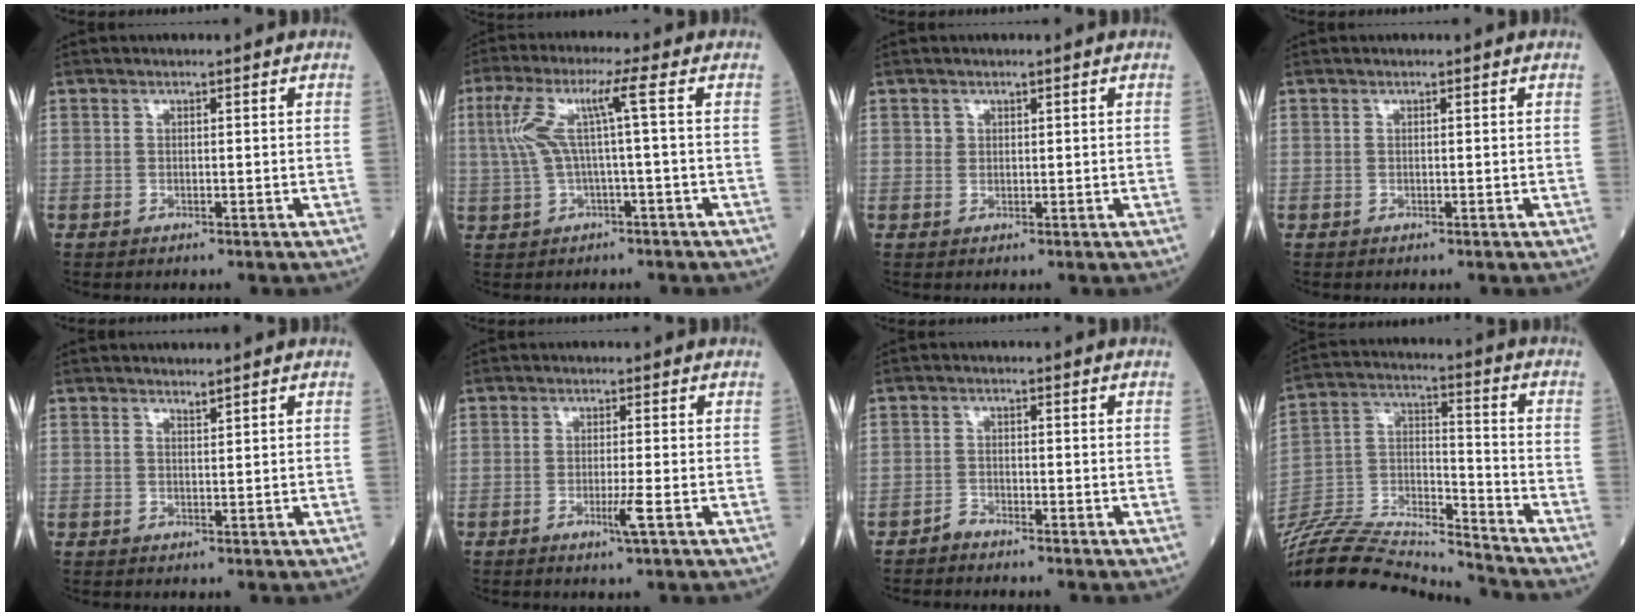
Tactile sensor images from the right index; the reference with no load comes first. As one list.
[{"total": 6.8, "force": [0.9, -0.5, 6.7], "torque": [-0.147, 0.033, 0.028]}, {"total": 0.7, "force": [0.4, 0.6, 0.0], "torque": [0.005, 0.002, 0.006]}, {"total": 0.0}, {"total": 0.7, "force": [0.7, -0.2, 0.1], "torque": [-0.012, -0.006, 0.017]}, {"total": 2.4, "force": [-0.9, -0.6, 2.1], "torque": [-0.043, -0.006, -0.016]}, {"total": 1.2, "force": [-1.2, 0.0, -0.2], "torque": [0.009, -0.002, -0.022]}, {"total": 21.2, "force": [-20.6, 0.1, 5.3], "torque": [-0.114, 0.007, -0.351]}]